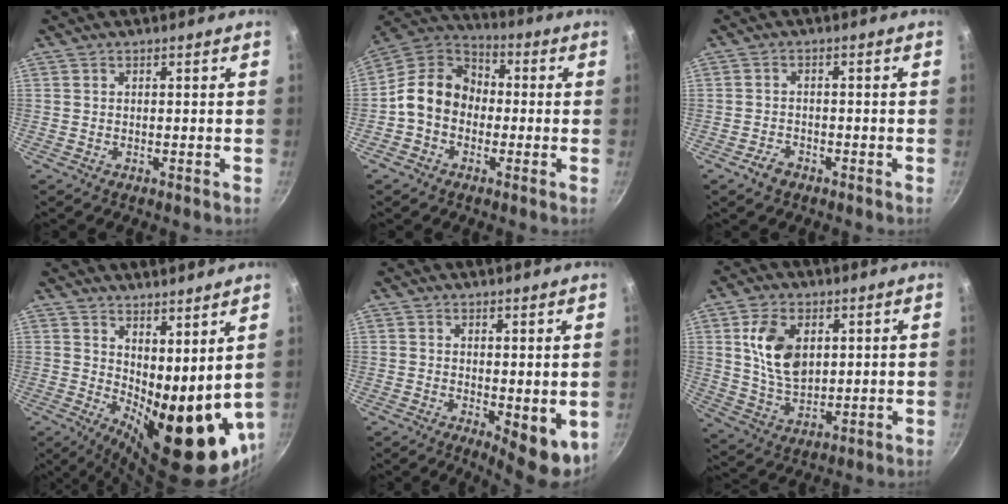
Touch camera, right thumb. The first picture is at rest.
{"total": 12.4, "force": [-1.3, 10.0, 7.2], "torque": [-0.086, 0.041, -0.048]}
{"total": 2.8, "force": [-1.9, 1.7, 1.2], "torque": [-0.019, 0.019, -0.034]}
{"total": 17.2, "force": [5.0, 7.2, 14.7], "torque": [-0.181, -0.051, 0.091]}
{"total": 7.2, "force": [0.0, 3.1, 6.5], "torque": [-0.071, -0.009, 0.009]}
{"total": 11.3, "force": [2.9, 7.3, 8.1], "torque": [-0.134, -0.017, 0.061]}